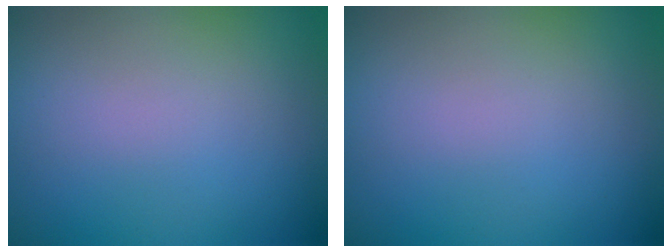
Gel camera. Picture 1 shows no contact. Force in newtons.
{"total": 0.0}